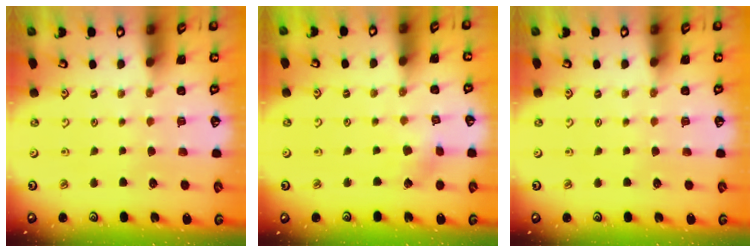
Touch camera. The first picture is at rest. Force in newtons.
{"total": 2.1, "press": 2.1, "slide": 0.0}
{"total": 0.0}